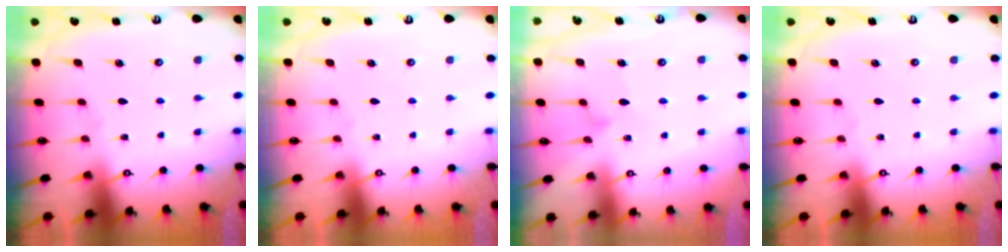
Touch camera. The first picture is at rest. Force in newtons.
{"total": 0.0}
{"total": 3.7, "press": 3.7, "slide": 0.2}
{"total": 0.0}